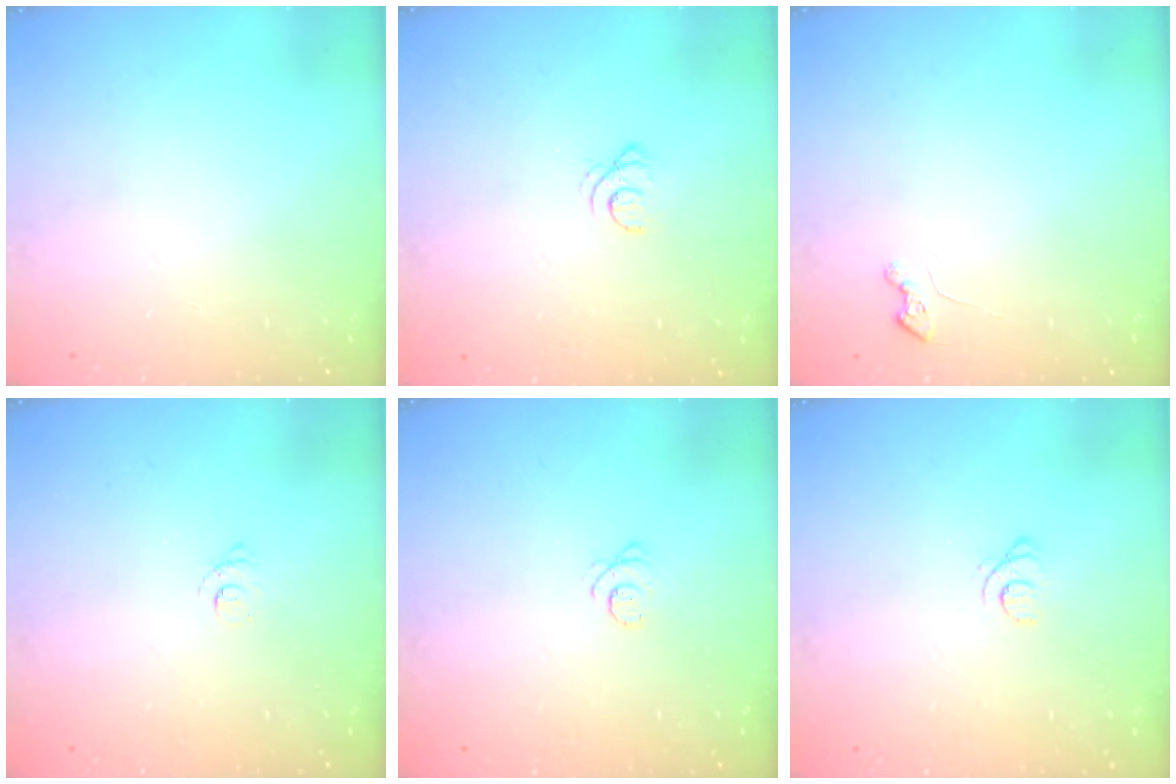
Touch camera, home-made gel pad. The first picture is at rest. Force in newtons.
{"total": 2.2, "press": 2.2, "slide": 0.2}
{"total": 2.2, "press": 2.2, "slide": 0.3}
{"total": 2.3, "press": 2.2, "slide": 0.2}
{"total": 2.8, "press": 2.7, "slide": 0.3}
{"total": 1.1, "press": 1.1, "slide": 0.1}